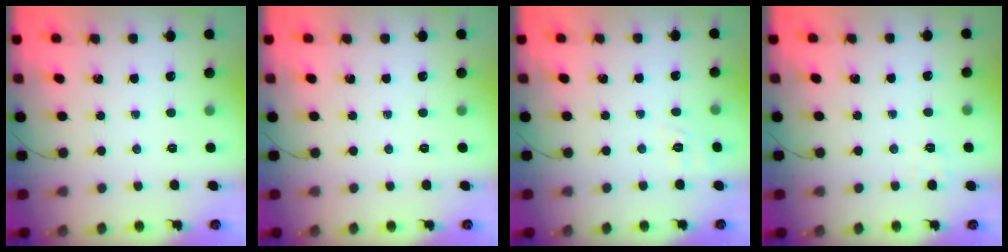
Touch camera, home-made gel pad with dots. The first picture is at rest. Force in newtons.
{"total": 0.0}
{"total": 2.1, "press": 0.8, "slide": 1.9}
{"total": 2.1, "press": 1.4, "slide": 1.6}